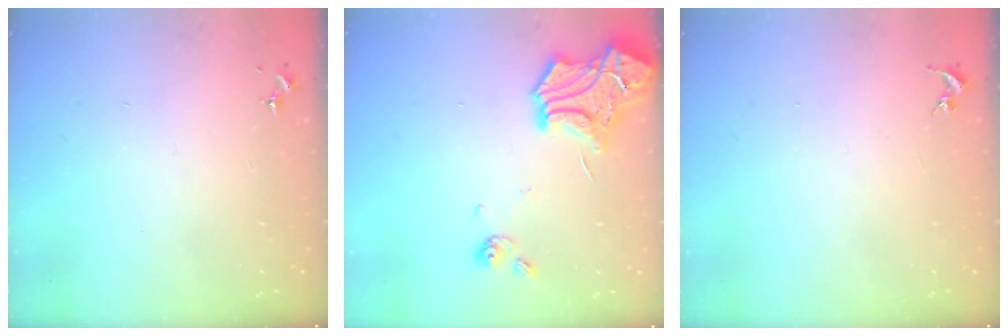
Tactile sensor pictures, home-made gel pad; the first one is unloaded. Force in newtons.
{"total": 18.0, "press": 17.9, "slide": 1.8}
{"total": 0.0}